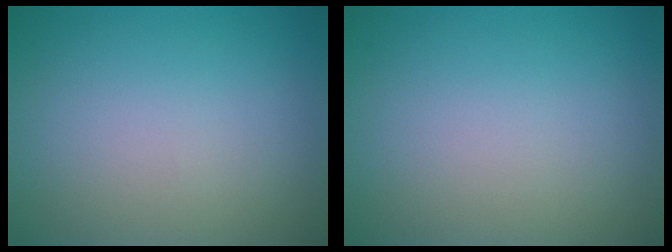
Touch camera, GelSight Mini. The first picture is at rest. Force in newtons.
{"total": 0.0}